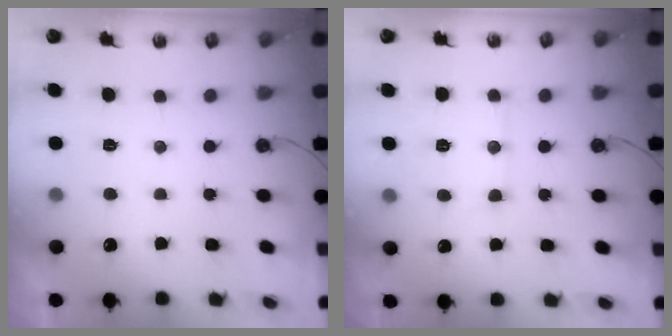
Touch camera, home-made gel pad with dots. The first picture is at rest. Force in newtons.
{"total": 8.9, "press": 8.9, "slide": 0.8}